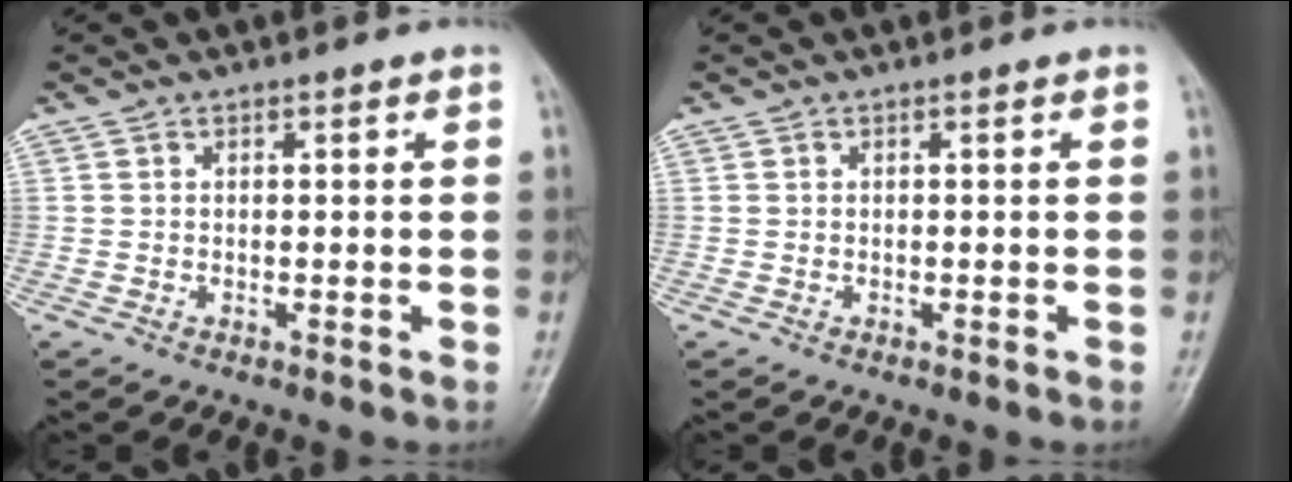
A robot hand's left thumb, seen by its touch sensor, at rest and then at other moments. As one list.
[{"total": 0.0}]